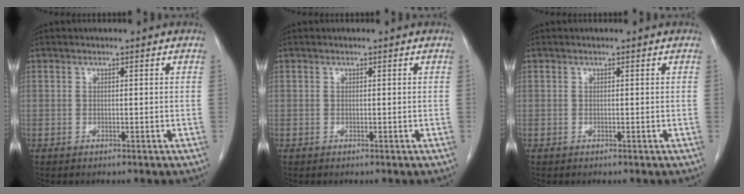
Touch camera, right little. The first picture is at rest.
{"total": 0.0}
{"total": 0.0}